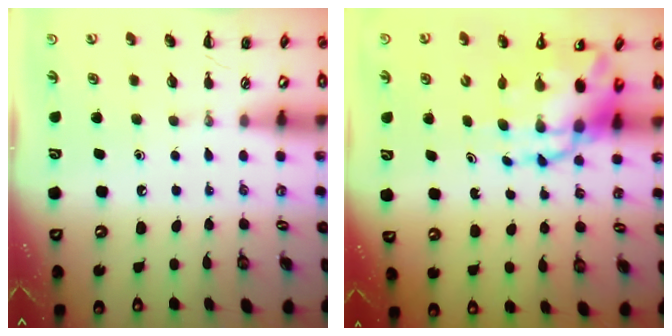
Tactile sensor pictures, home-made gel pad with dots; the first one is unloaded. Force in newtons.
{"total": 10.5, "press": 10.1, "slide": 2.7}